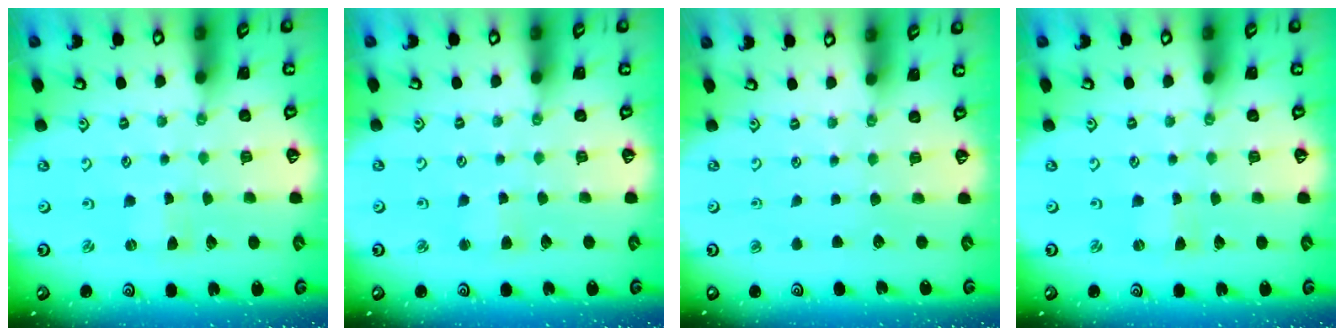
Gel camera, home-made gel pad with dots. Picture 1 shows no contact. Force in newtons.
{"total": 2.9, "press": 2.9, "slide": 0.3}
{"total": 0.0}
{"total": 0.0}